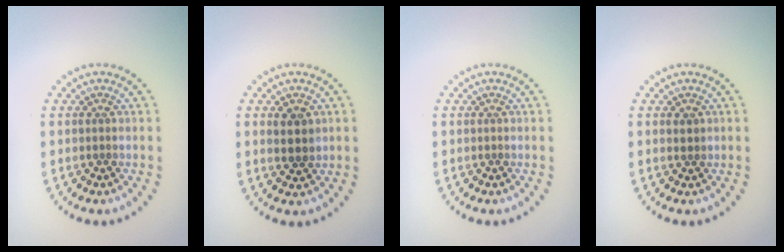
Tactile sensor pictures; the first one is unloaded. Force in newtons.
{"total": 2.3, "press": 2.2, "slide": 0.6}
{"total": 0.0}
{"total": 0.9, "press": 0.9, "slide": 0.2}